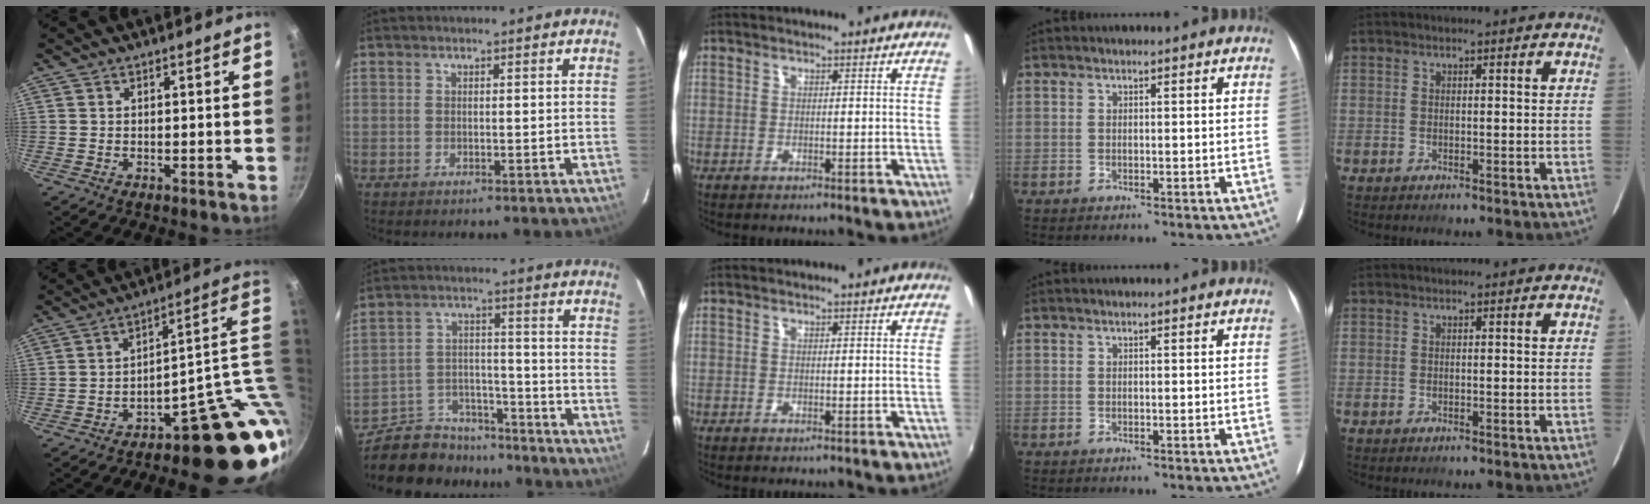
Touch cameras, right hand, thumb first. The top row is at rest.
{"thumb": {"total": 17.1, "force": [-3.1, 6.7, 15.5], "torque": [-0.124, 0.028, -0.038]}, "index": {"total": 16.2, "force": [-13.8, 7.5, 4.3], "torque": [-0.113, 0.031, -0.203]}}